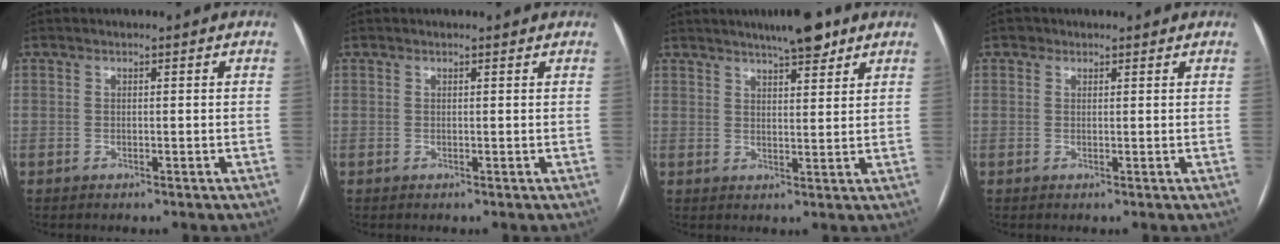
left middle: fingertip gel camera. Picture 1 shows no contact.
{"total": 1.1, "force": [1.0, 0.2, 0.3], "torque": [-0.013, 0.007, 0.013]}
{"total": 7.0, "force": [5.3, 1.3, 4.4], "torque": [-0.066, 0.012, 0.080]}
{"total": 1.4, "force": [0.9, 1.0, 0.0], "torque": [0.005, 0.007, 0.009]}